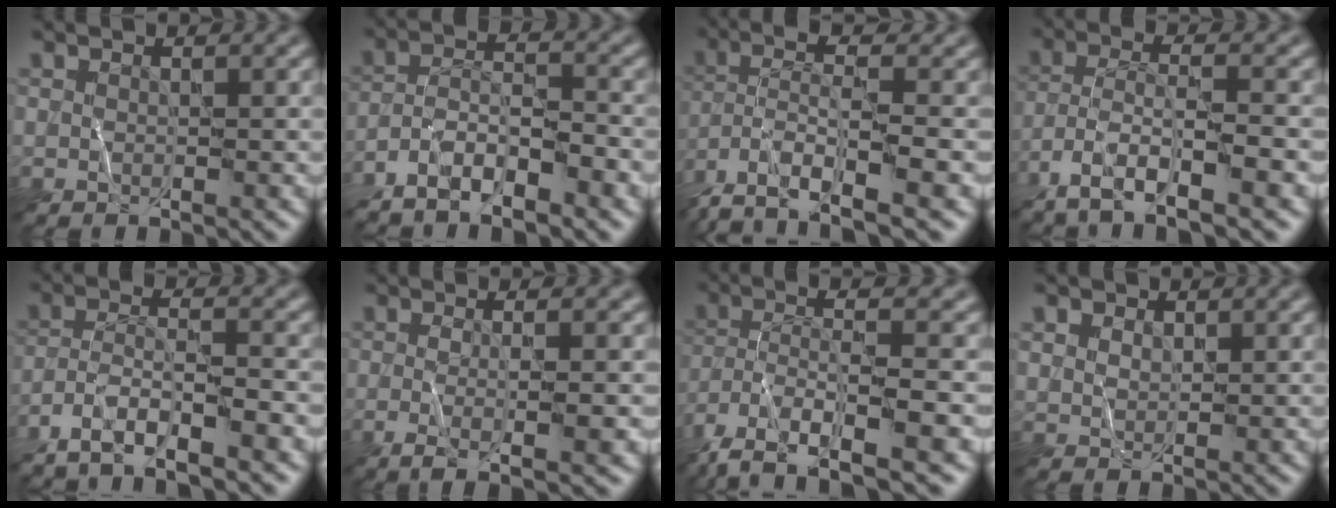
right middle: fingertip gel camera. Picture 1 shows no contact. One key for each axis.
{"total": 5.8, "fx": -4.4, "fy": 1.3, "fz": 3.5, "tx": -0.062, "ty": 0.009, "tz": -0.085}
{"total": 8.8, "fx": -5.5, "fy": 2.2, "fz": 6.5, "tx": -0.128, "ty": -0.003, "tz": -0.109}
{"total": 8.6, "fx": -5.6, "fy": 2.1, "fz": 6.2, "tx": -0.118, "ty": -0.002, "tz": -0.104}
{"total": 5.9, "fx": -4.4, "fy": 1.0, "fz": 3.9, "tx": -0.067, "ty": 0.004, "tz": -0.085}
{"total": 4.3, "fx": -0.4, "fy": 1.0, "fz": 4.1, "tx": -0.060, "ty": 0.000, "tz": -0.010}
{"total": 9.1, "fx": -5.5, "fy": 2.1, "fz": 7.0, "tx": -0.132, "ty": -0.007, "tz": -0.104}
{"total": 1.7, "fx": 1.2, "fy": 1.1, "fz": 0.6, "tx": -0.014, "ty": 0.000, "tz": 0.024}